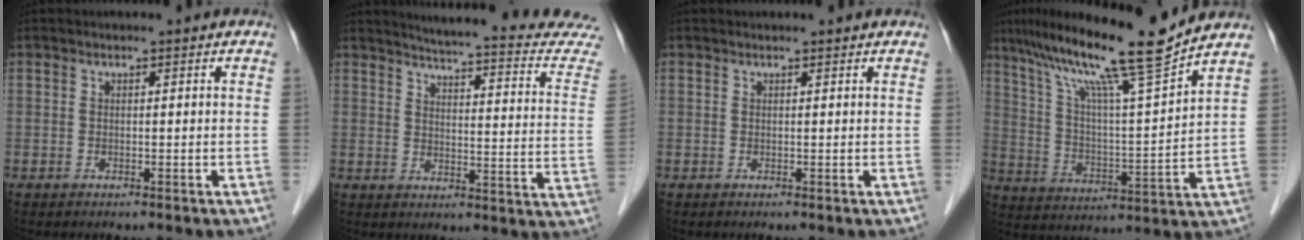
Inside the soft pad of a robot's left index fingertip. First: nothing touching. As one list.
[{"total": 20.8, "force": [19.5, 0.6, 7.0], "torque": [-0.089, -0.100, 0.212]}, {"total": 1.3, "force": [1.2, 0.1, 0.3], "torque": [-0.010, 0.006, 0.011]}, {"total": 16.2, "force": [12.5, -1.3, 10.2], "torque": [-0.174, 0.003, 0.208]}]